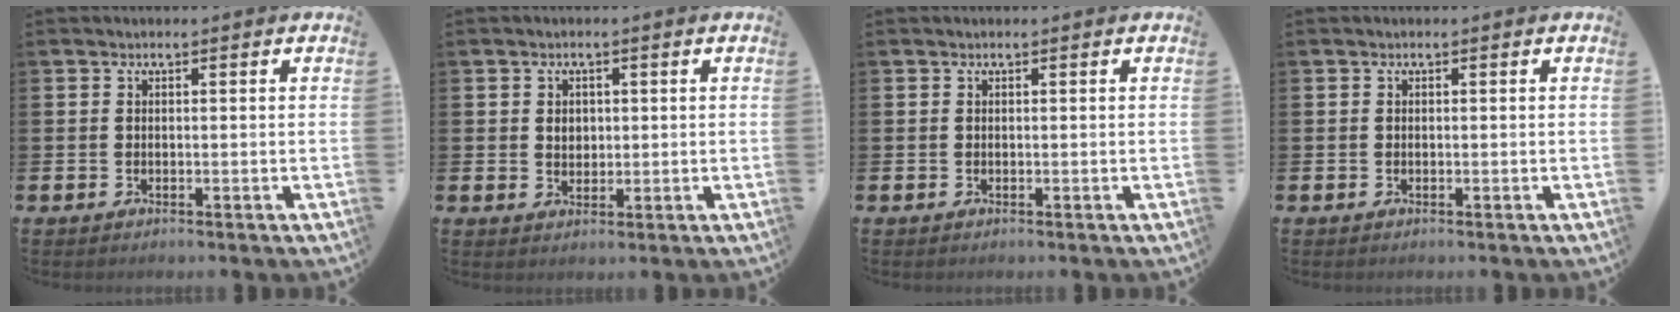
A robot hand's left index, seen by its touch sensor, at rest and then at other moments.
{"total": 1.9, "force": [0.8, 1.6, 0.8], "torque": [0.002, 0.001, 0.009]}
{"total": 0.0}
{"total": 0.0}